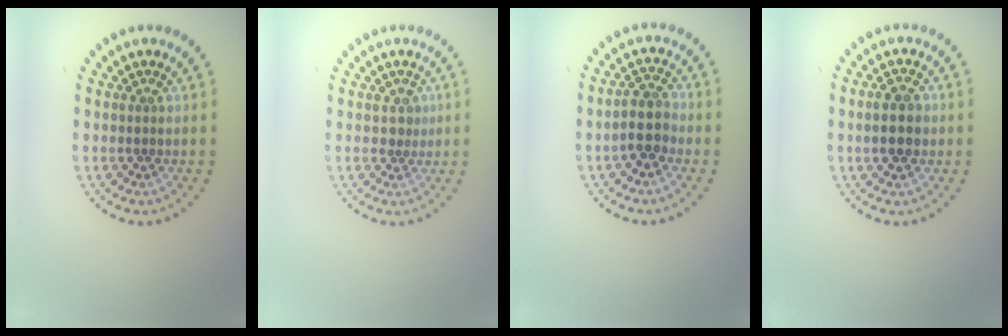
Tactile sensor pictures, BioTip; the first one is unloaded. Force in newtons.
{"total": 1.2, "press": 1.0, "slide": 0.7}
{"total": 2.9, "press": 2.6, "slide": 1.3}
{"total": 2.9, "press": 2.9, "slide": 0.2}